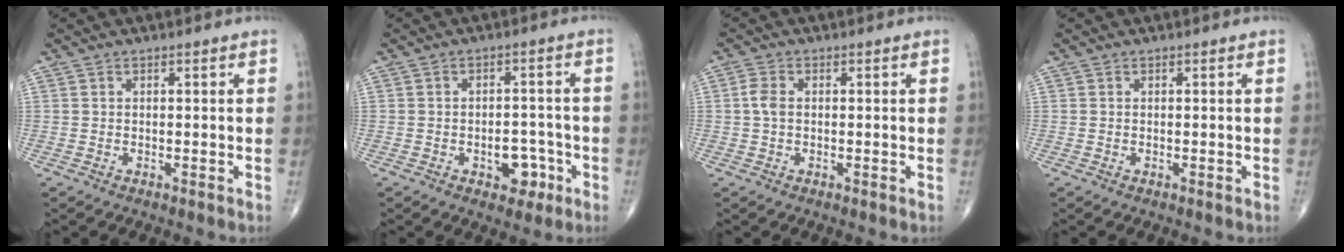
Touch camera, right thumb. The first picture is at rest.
{"total": 6.0, "force": [-2.5, 3.9, 3.9], "torque": [-0.026, 0.021, -0.028]}
{"total": 2.6, "force": [0.1, 1.7, 2.0], "torque": [-0.046, 0.006, -0.003]}
{"total": 0.0}